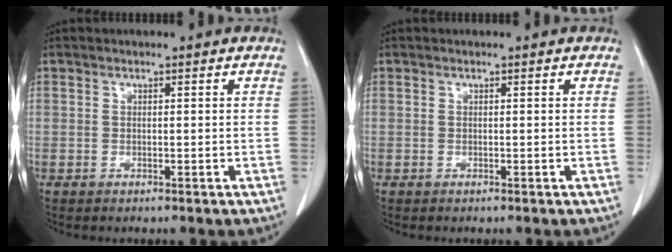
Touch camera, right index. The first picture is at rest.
{"total": 0.0}